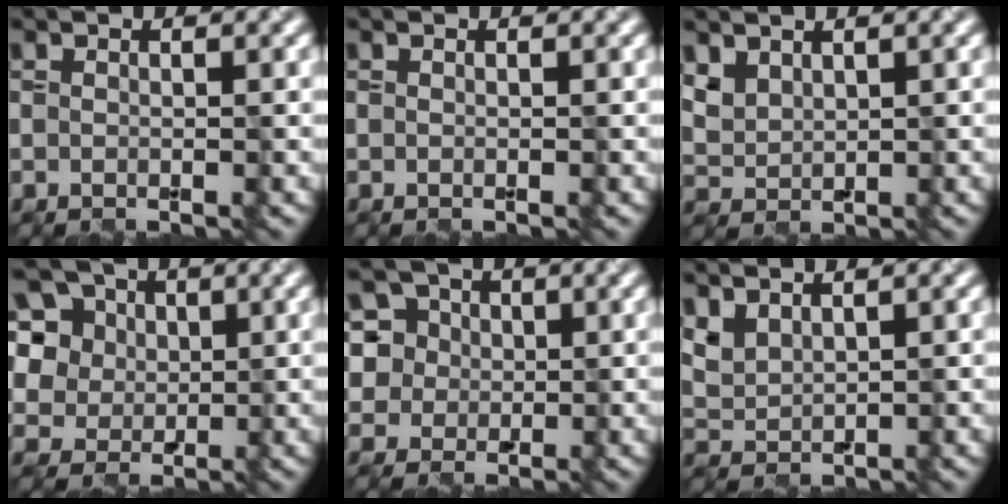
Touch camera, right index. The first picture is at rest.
{"total": 0.0}
{"total": 2.5, "force": [1.7, 1.5, 1.1], "torque": [-0.031, -0.002, 0.043]}
{"total": 13.3, "force": [6.0, 10.1, 6.1], "torque": [-0.152, 0.040, 0.096]}
{"total": 8.6, "force": [3.2, 7.4, 3.0], "torque": [-0.073, 0.038, 0.033]}
{"total": 2.7, "force": [1.9, 1.3, 1.4], "torque": [-0.036, 0.004, 0.046]}